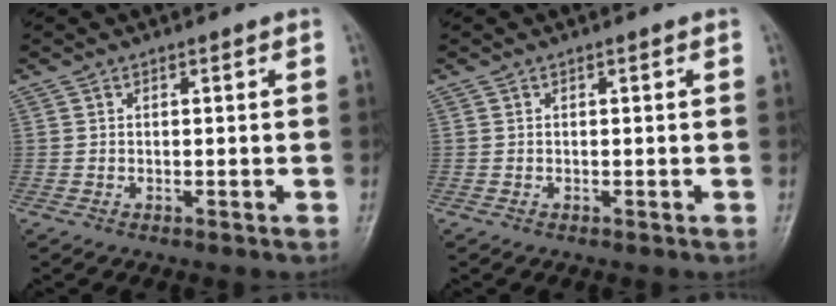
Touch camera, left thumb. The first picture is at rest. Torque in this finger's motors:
{"motor_torque": [-0.04, 0.04, -0.06, 0.05, 0.00]}